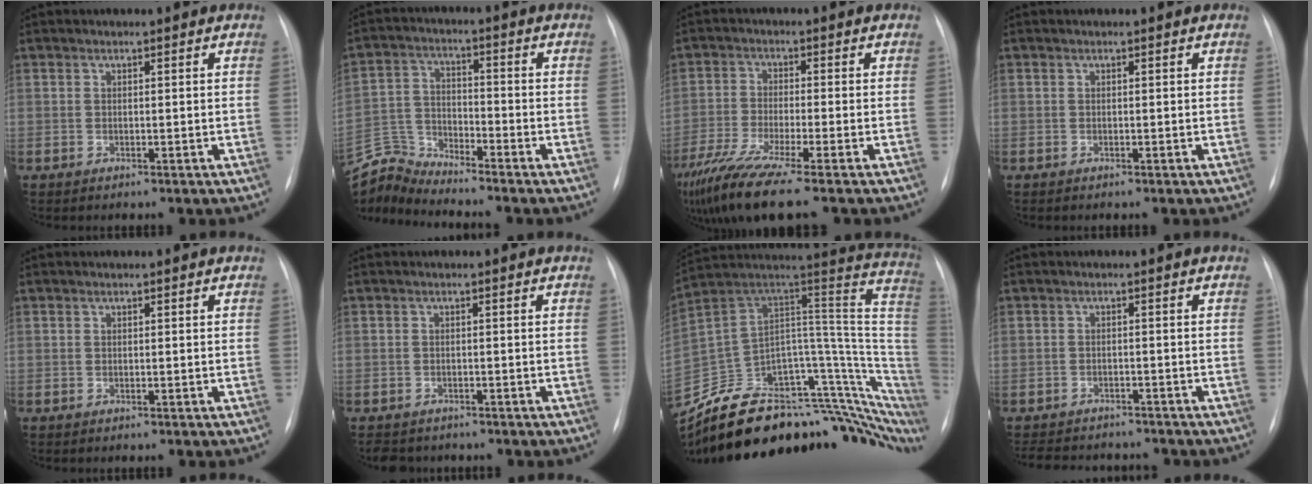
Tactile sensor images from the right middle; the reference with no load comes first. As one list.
[{"total": 7.3, "force": [-7.1, -1.5, -1.0], "torque": [0.005, 0.007, -0.140]}, {"total": 11.4, "force": [-8.5, -0.6, 7.6], "torque": [-0.143, -0.034, -0.148]}, {"total": 0.0}, {"total": 0.0}, {"total": 3.6, "force": [-3.2, 1.7, 0.5], "torque": [-0.006, -0.003, -0.044]}, {"total": 31.9, "force": [-23.7, 11.2, 18.2], "torque": [-0.169, 0.052, -0.325]}, {"total": 10.9, "force": [-9.8, 3.7, 3.1], "torque": [-0.064, 0.005, -0.124]}]